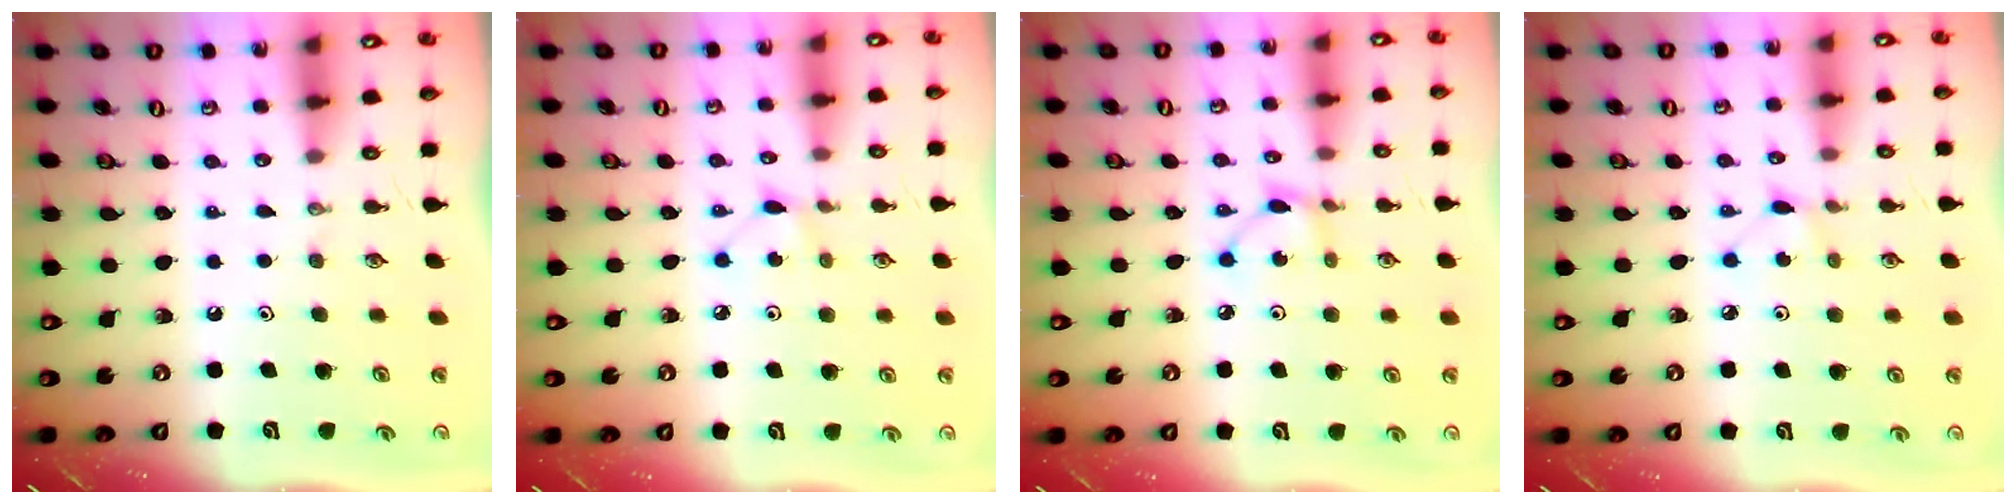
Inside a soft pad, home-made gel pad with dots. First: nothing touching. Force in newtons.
{"total": 3.8, "press": 3.8, "slide": 0.5}
{"total": 2.9, "press": 2.9, "slide": 0.1}
{"total": 3.0, "press": 3.0, "slide": 0.3}